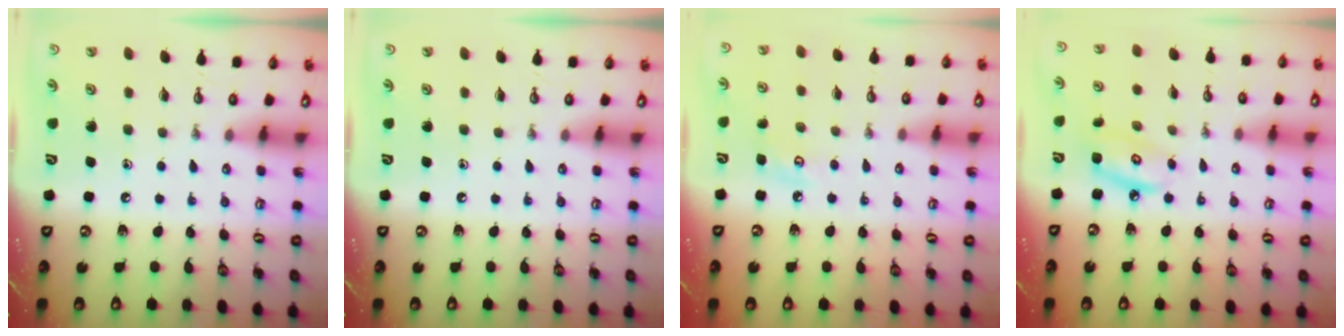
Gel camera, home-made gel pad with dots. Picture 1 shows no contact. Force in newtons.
{"total": 0.0}
{"total": 5.5, "press": 5.5, "slide": 0.6}
{"total": 6.0, "press": 6.0, "slide": 0.5}